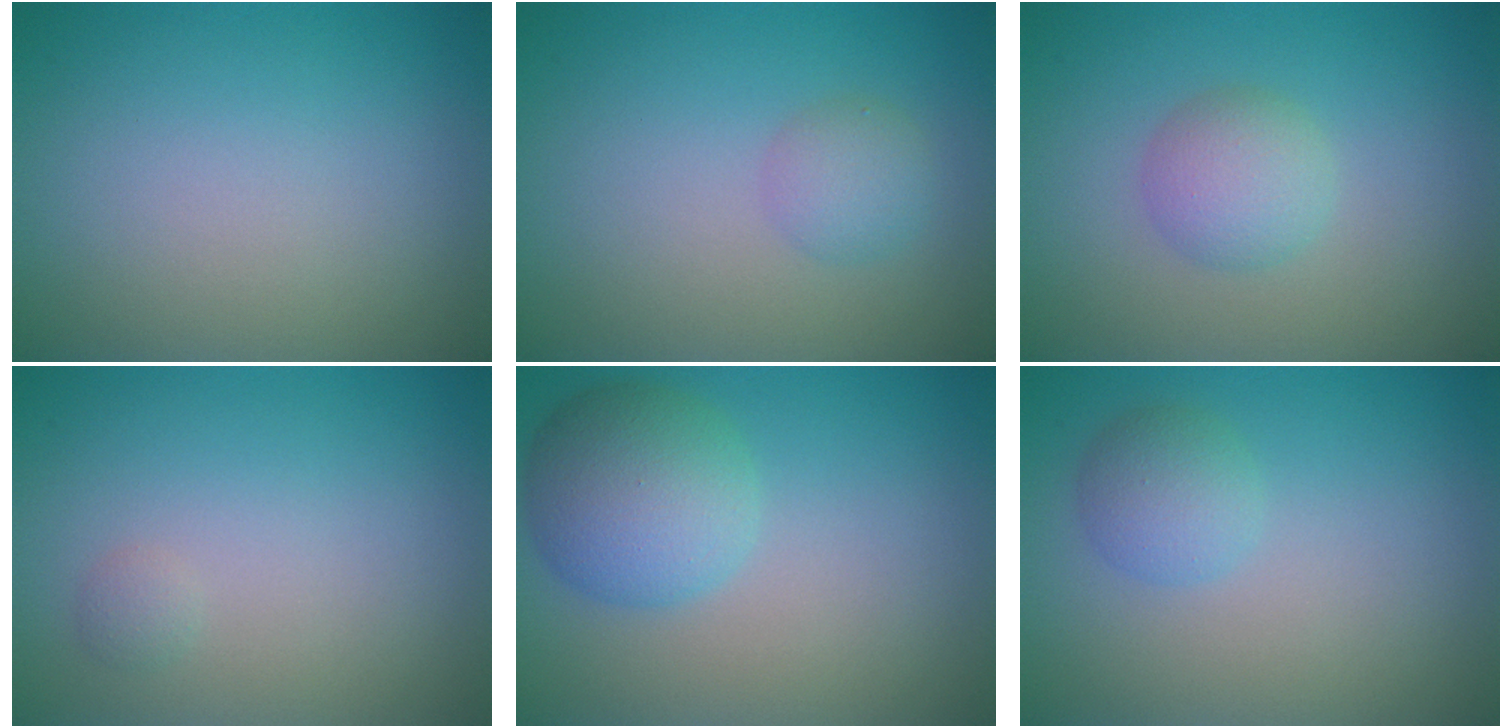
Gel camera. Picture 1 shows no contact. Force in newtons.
{"total": 1.9, "press": 1.9, "slide": 0.1}
{"total": 2.7, "press": 2.7, "slide": 0.0}
{"total": 0.6, "press": 0.6, "slide": 0.0}
{"total": 5.4, "press": 5.4, "slide": 0.3}
{"total": 2.2, "press": 2.2, "slide": 0.1}